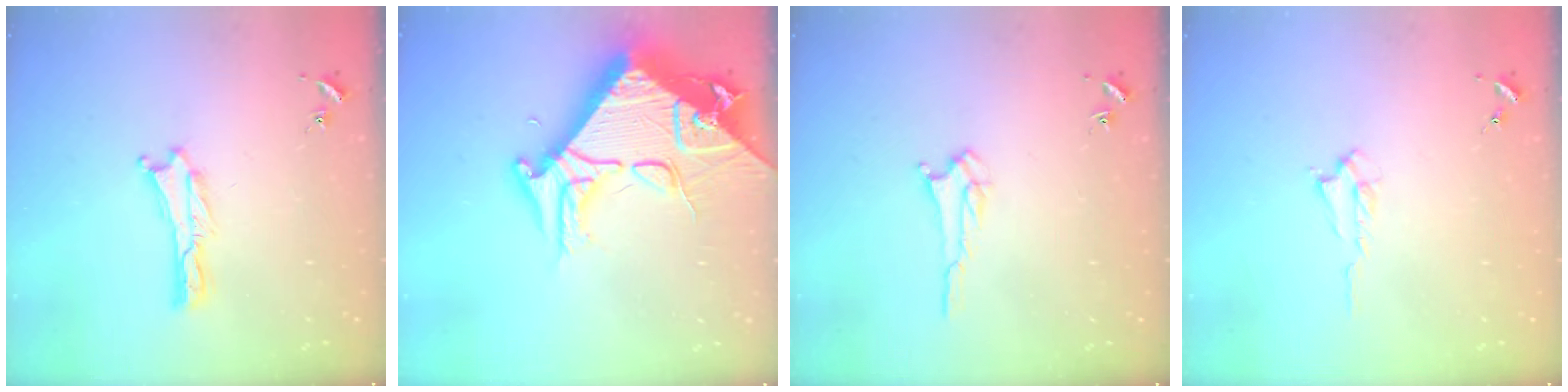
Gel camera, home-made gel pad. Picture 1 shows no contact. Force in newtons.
{"total": 14.8, "press": 14.7, "slide": 1.5}
{"total": 2.6, "press": 2.6, "slide": 0.4}
{"total": 1.3, "press": 1.3, "slide": 0.3}